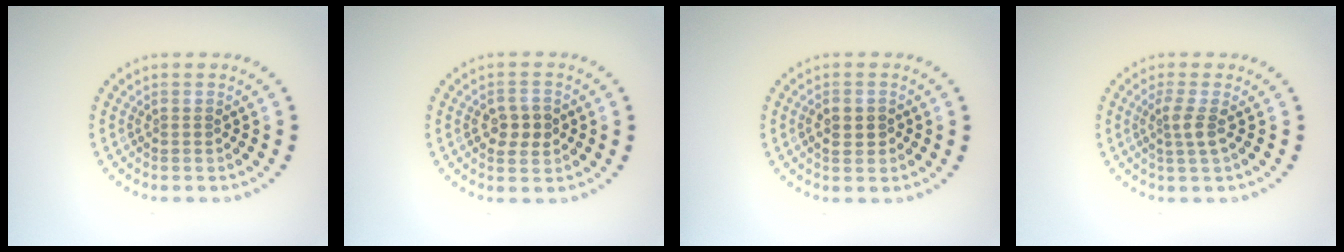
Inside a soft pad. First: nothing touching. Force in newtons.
{"total": 2.7, "press": 2.7, "slide": 0.1}
{"total": 1.6, "press": 1.6, "slide": 0.2}
{"total": 1.9, "press": 1.4, "slide": 1.4}